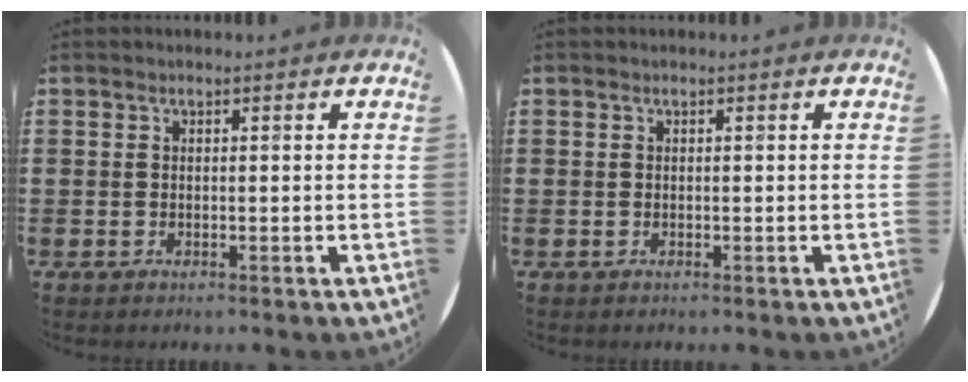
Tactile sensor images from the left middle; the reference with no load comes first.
{"total": 0.0}